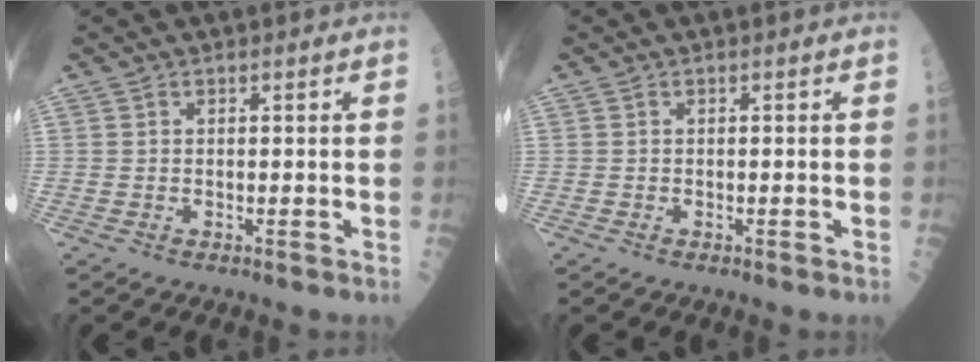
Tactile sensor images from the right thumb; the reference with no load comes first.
{"total": 0.0}